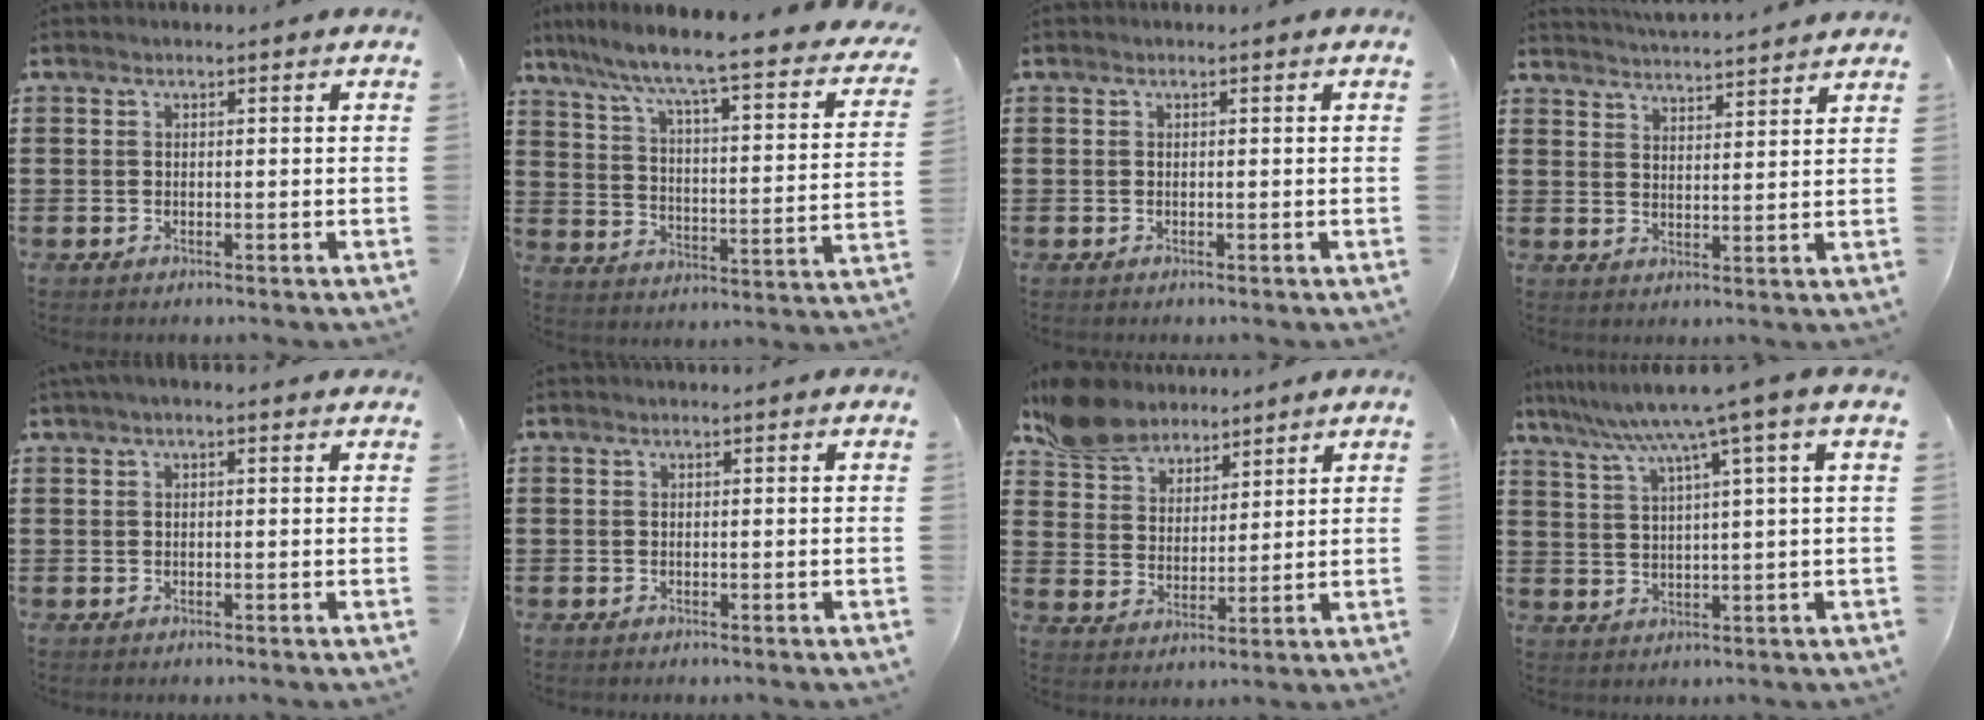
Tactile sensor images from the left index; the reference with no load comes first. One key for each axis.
{"total": 5.9, "fx": 4.8, "fy": -0.5, "fz": 3.4, "tx": -0.090, "ty": -0.051, "tz": 0.066}
{"total": 0.0}
{"total": 3.7, "fx": 3.7, "fy": -0.7, "fz": 0.1, "tx": -0.016, "ty": -0.026, "tz": 0.064}
{"total": 0.9, "fx": 0.4, "fy": 0.2, "fz": 0.8, "tx": -0.017, "ty": 0.004, "tz": 0.006}
{"total": 0.0}
{"total": 8.3, "fx": 7.3, "fy": 3.6, "fz": 1.8, "tx": -0.071, "ty": -0.012, "tz": 0.143}
{"total": 7.4, "fx": 4.8, "fy": -0.8, "fz": 5.6, "tx": -0.126, "ty": -0.026, "tz": 0.076}